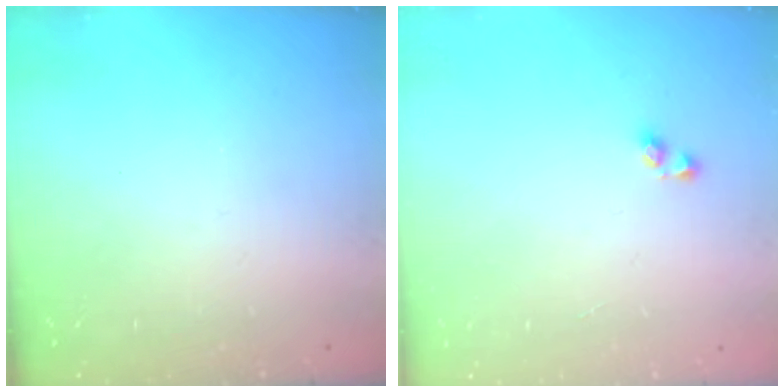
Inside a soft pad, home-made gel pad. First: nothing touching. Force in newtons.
{"total": 2.9, "press": 2.9, "slide": 0.2}